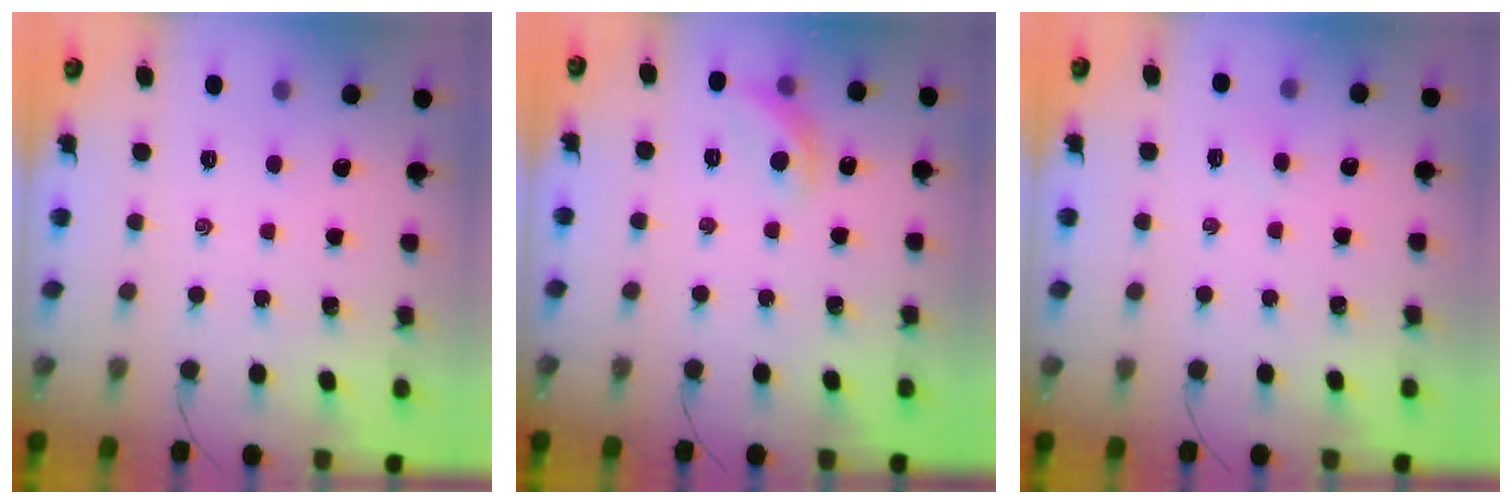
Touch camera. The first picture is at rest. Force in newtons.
{"total": 8.3, "press": 8.3, "slide": 0.9}
{"total": 2.4, "press": 2.2, "slide": 0.8}